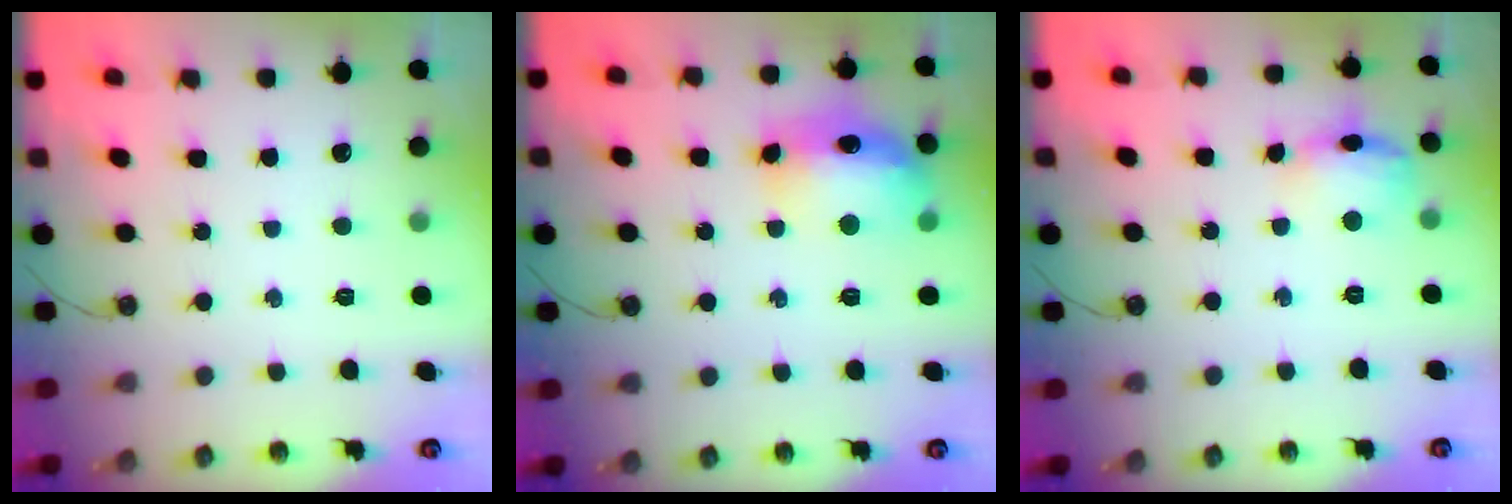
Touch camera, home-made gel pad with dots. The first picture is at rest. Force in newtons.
{"total": 14.4, "press": 14.3, "slide": 1.1}
{"total": 11.1, "press": 11.0, "slide": 1.0}